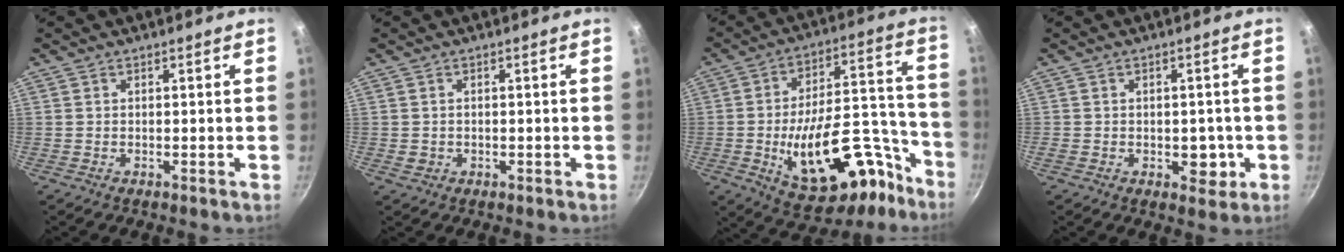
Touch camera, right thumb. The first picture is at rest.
{"total": 1.4, "force": [-0.2, 1.2, 0.6], "torque": [-0.010, 0.002, -0.001]}
{"total": 26.5, "force": [-11.4, 13.5, 19.8], "torque": [-0.240, 0.082, -0.153]}
{"total": 5.0, "force": [-1.2, 3.4, 3.5], "torque": [-0.014, 0.005, -0.012]}